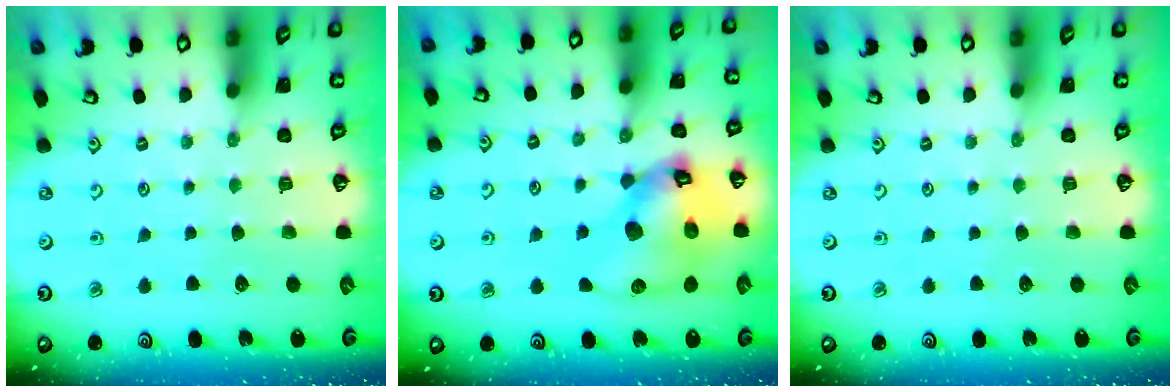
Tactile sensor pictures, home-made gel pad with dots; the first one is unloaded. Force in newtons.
{"total": 18.1, "press": 17.9, "slide": 2.5}
{"total": 0.0}